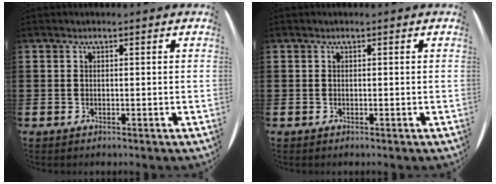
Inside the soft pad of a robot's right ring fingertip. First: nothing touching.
{"total": 0.0}